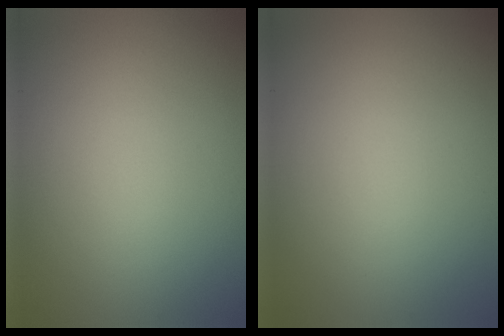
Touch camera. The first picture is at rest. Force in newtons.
{"total": 0.0}